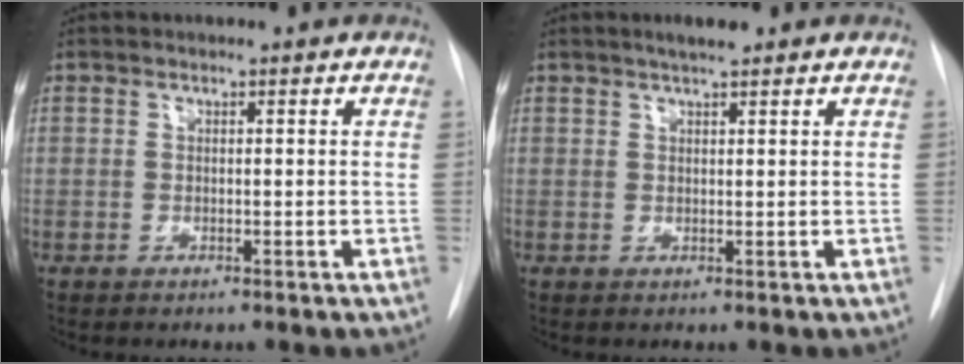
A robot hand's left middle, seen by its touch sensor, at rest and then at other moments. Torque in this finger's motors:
{"motor_torque": [0.10, -0.09, 0.00, 0.01]}